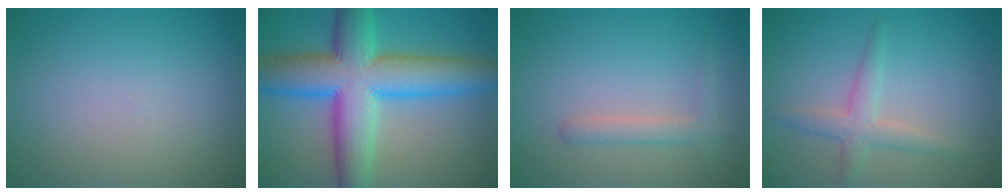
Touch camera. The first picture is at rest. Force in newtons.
{"total": 11.6, "press": 11.6, "slide": 0.2}
{"total": 1.8, "press": 1.8, "slide": 0.1}
{"total": 2.6, "press": 2.6, "slide": 0.1}